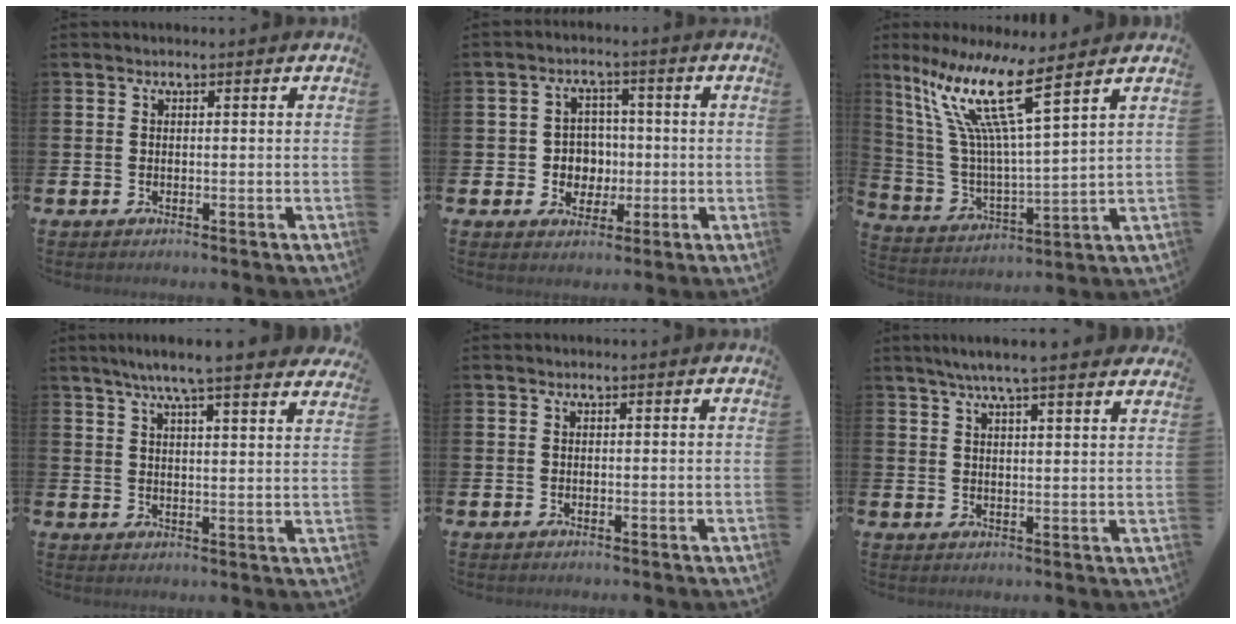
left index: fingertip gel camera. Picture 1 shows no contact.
{"total": 3.3, "force": [-0.3, 3.3, 0.7], "torque": [-0.014, 0.002, -0.015]}
{"total": 12.3, "force": [8.2, 1.5, 9.0], "torque": [-0.204, -0.047, 0.131]}
{"total": 6.7, "force": [6.2, 0.0, 2.6], "torque": [-0.060, -0.030, 0.106]}
{"total": 0.0}
{"total": 5.5, "force": [5.1, -0.2, 2.0], "torque": [-0.052, -0.018, 0.090]}